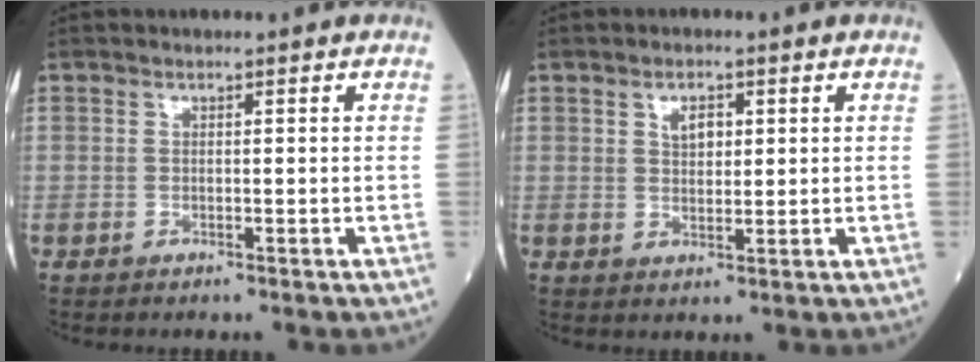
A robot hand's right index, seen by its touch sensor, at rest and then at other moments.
{"total": 3.7, "force": [1.3, 2.1, 2.7], "torque": [-0.057, 0.005, 0.027]}